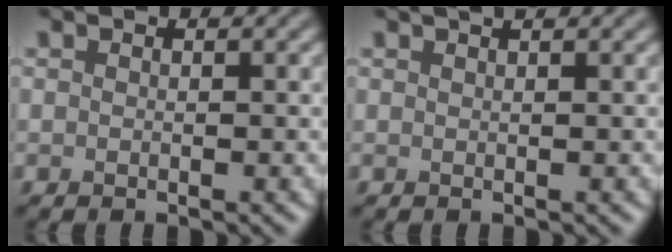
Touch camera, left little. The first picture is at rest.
{"total": 1.5, "force": [1.1, 0.4, 1.0], "torque": [-0.008, 0.000, 0.008]}